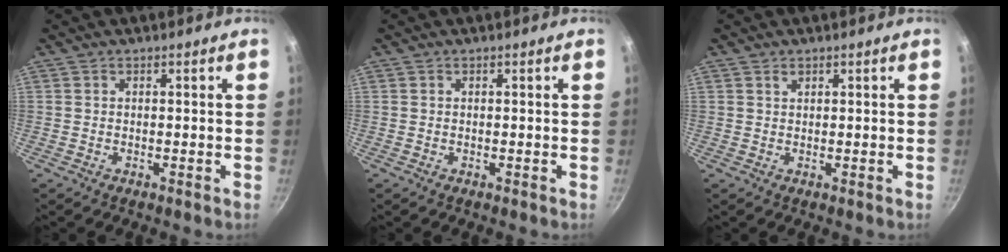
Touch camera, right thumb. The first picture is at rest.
{"total": 0.0}
{"total": 0.9, "force": [0.6, 0.6, 0.4], "torque": [-0.005, 0.001, 0.011]}